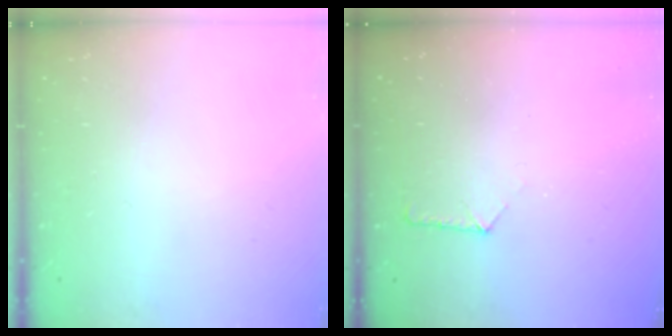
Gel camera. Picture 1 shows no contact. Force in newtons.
{"total": 5.5, "press": 5.4, "slide": 0.5}